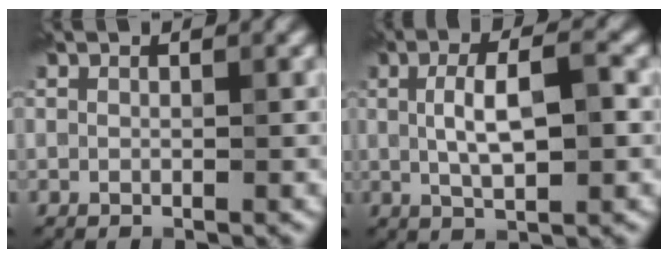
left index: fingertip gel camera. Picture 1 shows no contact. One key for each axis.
{"total": 5.1, "fx": 0.7, "fy": 1.5, "fz": 4.8, "tx": -0.090, "ty": 0.005, "tz": 0.010}